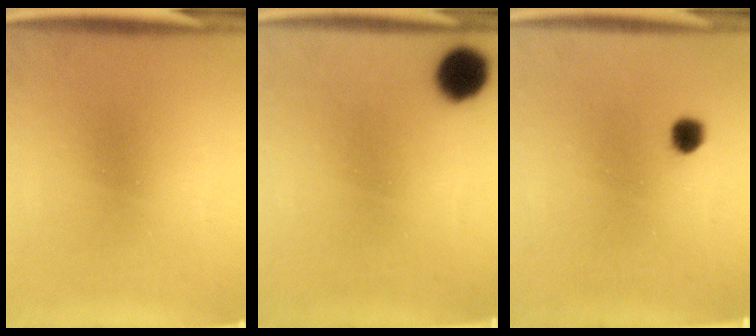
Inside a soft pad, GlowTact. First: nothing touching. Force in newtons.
{"total": 7.3}
{"total": 2.2}